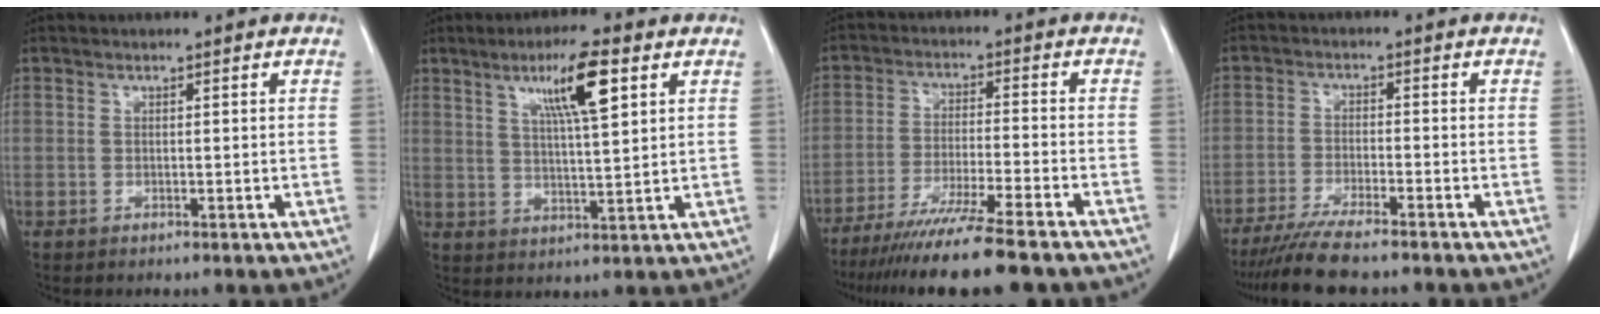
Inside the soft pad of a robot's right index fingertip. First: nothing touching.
{"total": 8.8, "force": [4.2, 0.6, 7.8], "torque": [-0.137, 0.005, 0.072]}
{"total": 15.2, "force": [-12.6, -0.3, 8.6], "torque": [-0.142, -0.047, -0.201]}
{"total": 8.2, "force": [-7.0, 0.2, 4.3], "torque": [-0.068, -0.023, -0.118]}